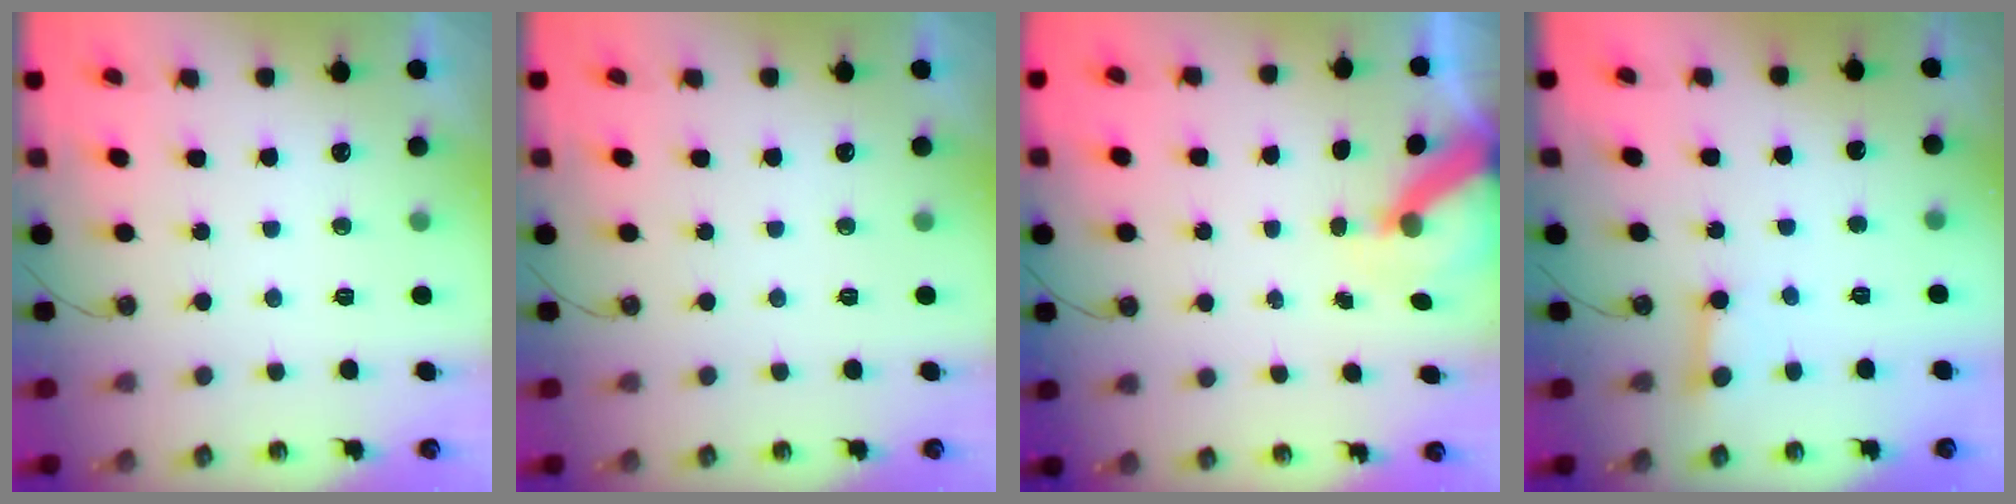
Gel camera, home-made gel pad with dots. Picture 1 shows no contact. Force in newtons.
{"total": 0.0}
{"total": 7.0, "press": 7.0, "slide": 0.9}
{"total": 2.4, "press": 2.4, "slide": 0.2}